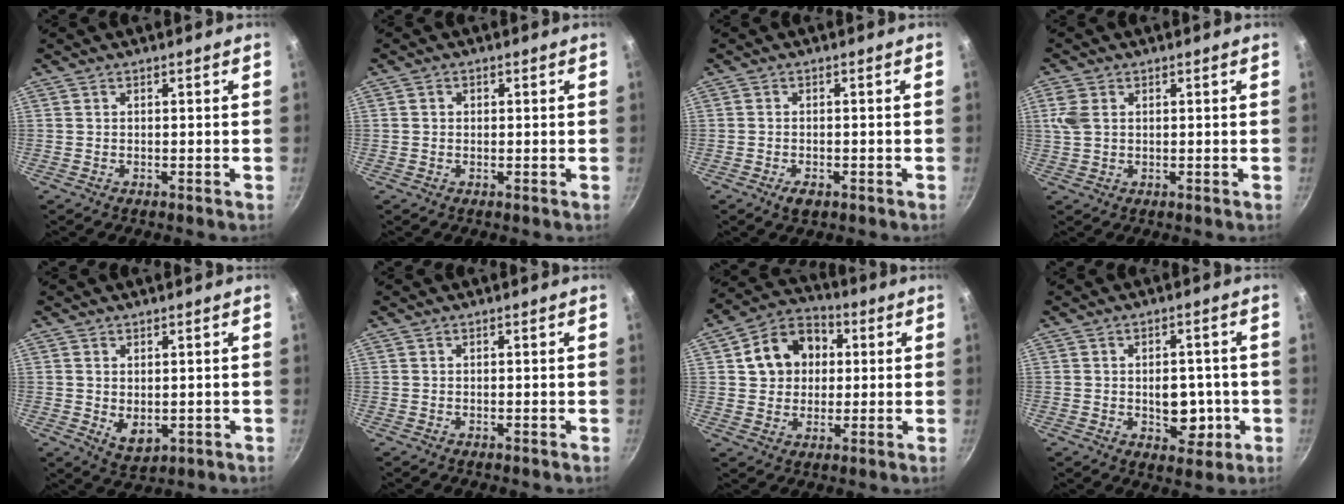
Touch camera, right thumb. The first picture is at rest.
{"total": 1.1, "force": [0.1, 1.0, 0.4], "torque": [-0.004, 0.004, 0.001]}
{"total": 2.7, "force": [-1.4, 1.4, 1.8], "torque": [-0.033, 0.007, -0.024]}
{"total": 4.3, "force": [1.1, 3.0, 2.8], "torque": [-0.059, 0.004, 0.024]}
{"total": 4.8, "force": [0.1, 3.2, 3.6], "torque": [-0.054, -0.016, 0.011]}
{"total": 0.0}
{"total": 12.4, "force": [2.5, 10.2, 6.6], "torque": [-0.083, 0.022, 0.031]}
{"total": 8.0, "force": [-1.1, 5.5, 5.7], "torque": [-0.038, 0.002, -0.008]}